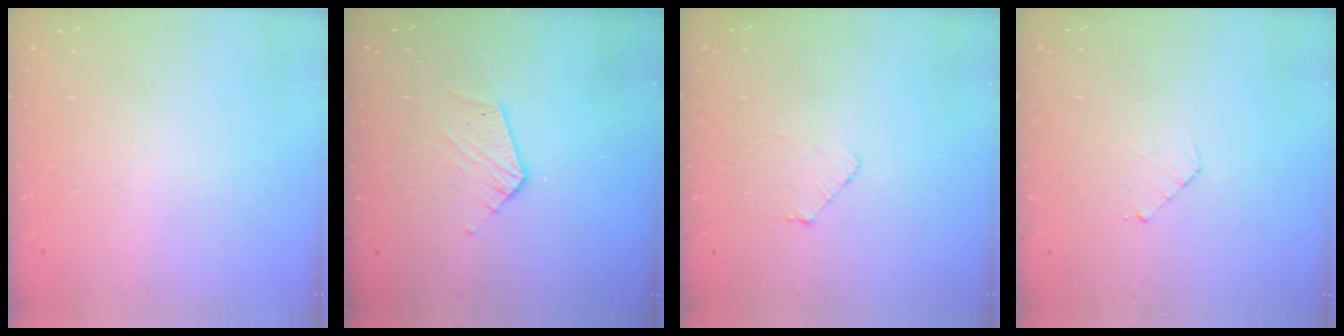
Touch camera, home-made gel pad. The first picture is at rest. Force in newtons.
{"total": 6.9, "press": 6.9, "slide": 0.1}
{"total": 3.8, "press": 3.8, "slide": 0.3}
{"total": 3.2, "press": 3.2, "slide": 0.2}